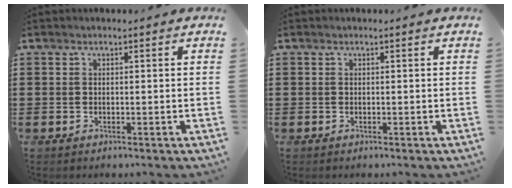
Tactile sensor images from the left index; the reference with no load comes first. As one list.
[{"total": 0.0}]